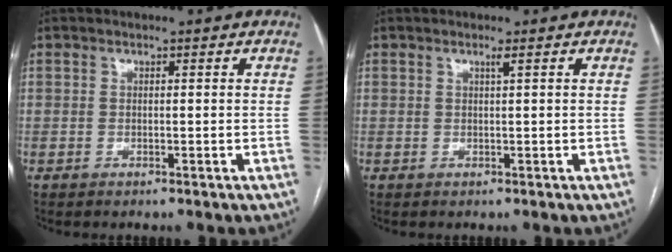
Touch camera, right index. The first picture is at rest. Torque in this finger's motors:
{"motor_torque": [0.13, 0.00, 0.05, 0.01]}